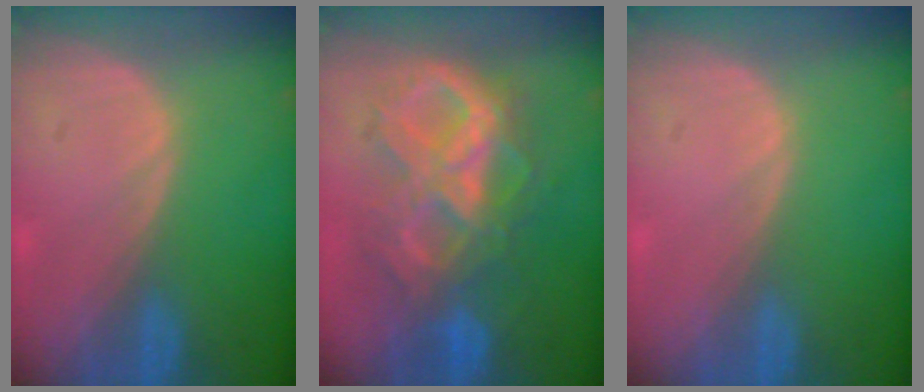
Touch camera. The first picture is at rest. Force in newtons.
{"total": 10.7, "press": 10.6, "slide": 1.1}
{"total": 0.0}